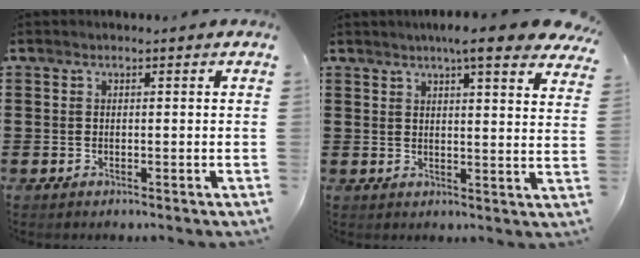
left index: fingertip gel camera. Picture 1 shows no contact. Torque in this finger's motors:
{"motor_torque": [1.08, -1.06, 0.65, 0.13]}